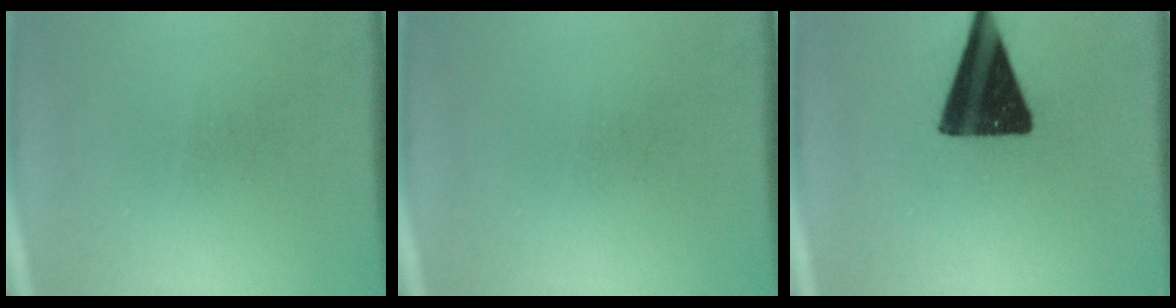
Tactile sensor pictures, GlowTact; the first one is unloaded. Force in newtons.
{"total": 0.0}
{"total": 18.0}